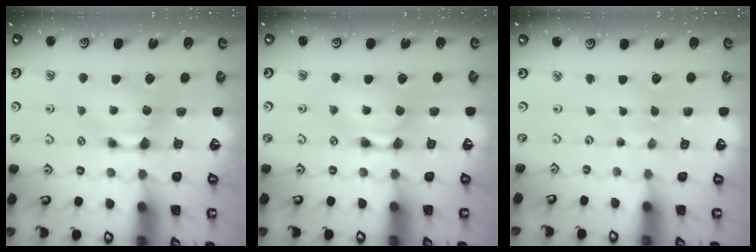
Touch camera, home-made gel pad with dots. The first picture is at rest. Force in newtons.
{"total": 1.5, "press": 1.5, "slide": 0.1}
{"total": 4.0, "press": 4.0, "slide": 0.1}